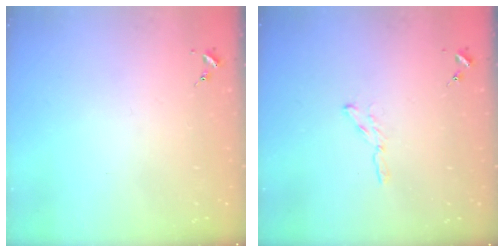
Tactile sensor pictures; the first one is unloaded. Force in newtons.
{"total": 2.4, "press": 2.4, "slide": 0.2}